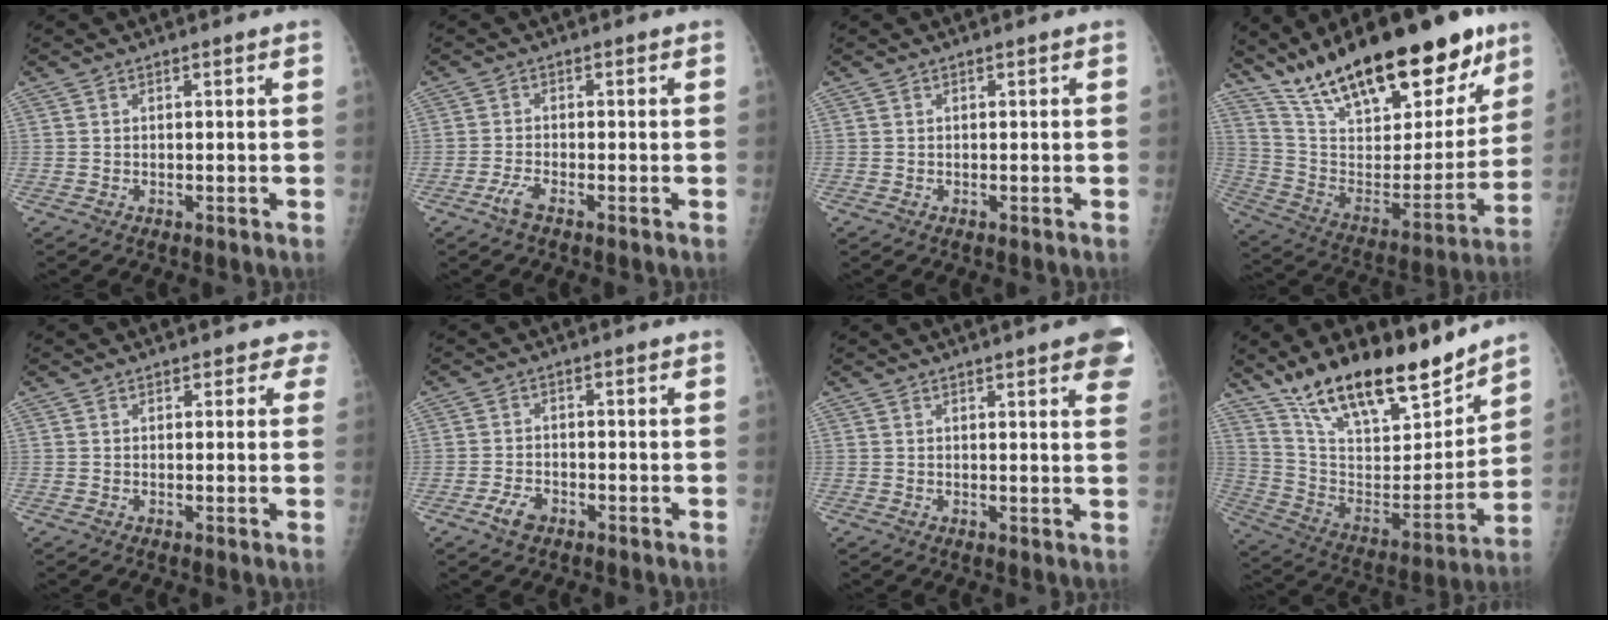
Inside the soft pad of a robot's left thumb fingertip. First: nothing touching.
{"total": 2.3, "force": [-1.6, 0.5, 1.6], "torque": [-0.043, 0.003, -0.036]}
{"total": 0.0}
{"total": 30.6, "force": [21.2, 11.2, 19.0], "torque": [-0.271, -0.060, 0.352]}
{"total": 2.6, "force": [2.2, 1.4, 0.1], "torque": [0.032, -0.007, 0.008]}
{"total": 3.2, "force": [-1.9, 1.9, 1.8], "torque": [-0.033, 0.009, -0.034]}
{"total": 8.9, "force": [5.1, 1.6, 7.2], "torque": [-0.066, -0.007, 0.050]}
{"total": 23.1, "force": [18.0, 7.3, 12.5], "torque": [-0.182, -0.085, 0.315]}